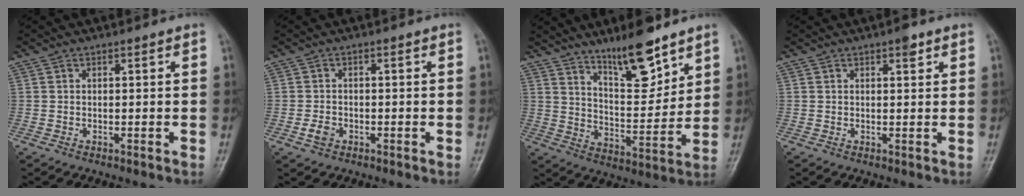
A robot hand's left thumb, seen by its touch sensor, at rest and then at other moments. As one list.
[{"total": 2.3, "force": [-1.0, 1.7, 1.2], "torque": [-0.020, 0.005, -0.019]}, {"total": 12.6, "force": [9.2, 3.6, 7.8], "torque": [-0.104, -0.073, 0.164]}, {"total": 2.0, "force": [1.2, 0.7, 1.4], "torque": [-0.016, -0.004, 0.015]}]